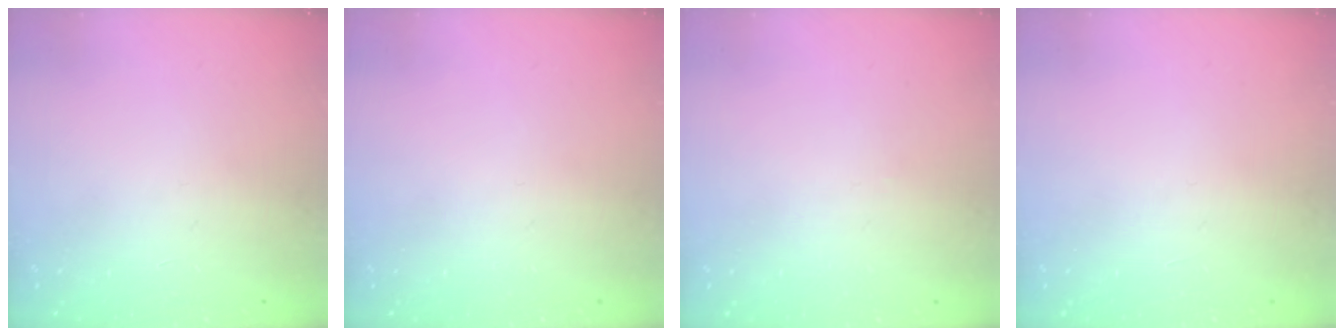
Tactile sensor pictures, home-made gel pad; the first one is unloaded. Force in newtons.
{"total": 0.0}
{"total": 0.0}
{"total": 0.0}